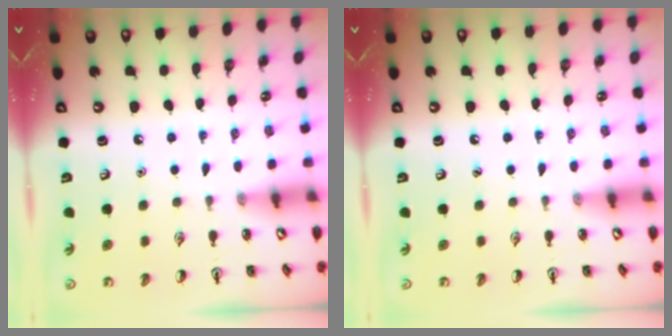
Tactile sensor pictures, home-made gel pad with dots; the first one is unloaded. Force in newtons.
{"total": 0.0}